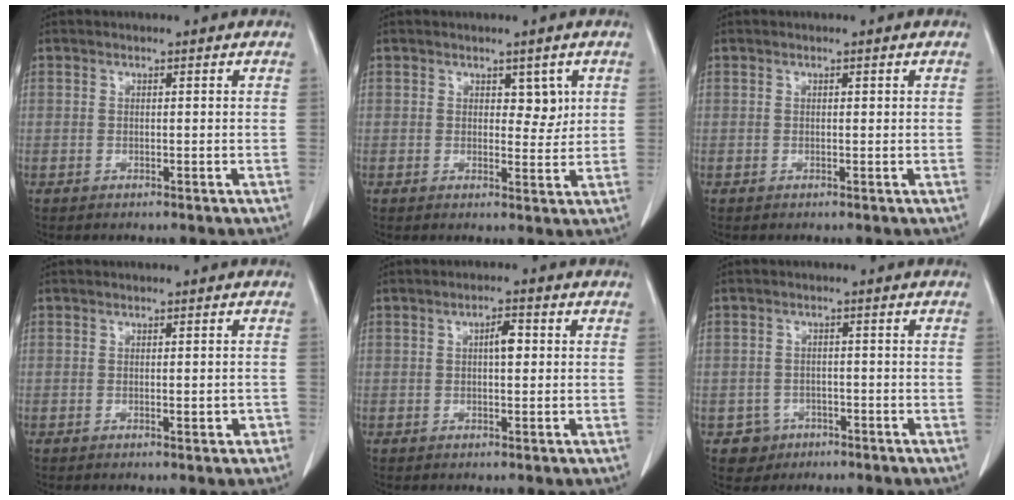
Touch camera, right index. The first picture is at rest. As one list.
[{"total": 2.9, "force": [1.2, 1.7, 2.0], "torque": [-0.018, -0.005, 0.016]}, {"total": 0.0}, {"total": 1.6, "force": [-0.4, 0.6, 1.4], "torque": [-0.017, -0.001, -0.002]}, {"total": 2.7, "force": [0.5, 0.9, 2.5], "torque": [-0.043, 0.004, 0.006]}, {"total": 3.6, "force": [-1.7, 3.2, -0.2], "torque": [0.010, 0.014, -0.026]}]